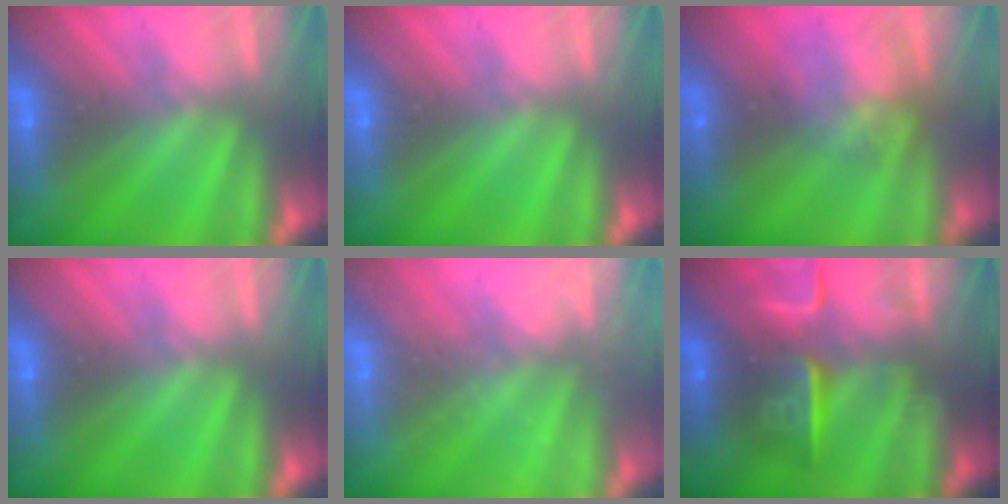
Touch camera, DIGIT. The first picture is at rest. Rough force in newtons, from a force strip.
{"total": 0.0}
{"total": 3.4}
{"total": 0.0}
{"total": 2.0}
{"total": 9.3}